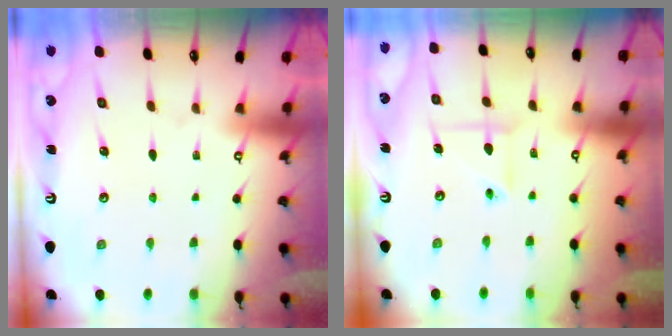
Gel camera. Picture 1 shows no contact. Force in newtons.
{"total": 3.9, "press": 3.6, "slide": 1.3}